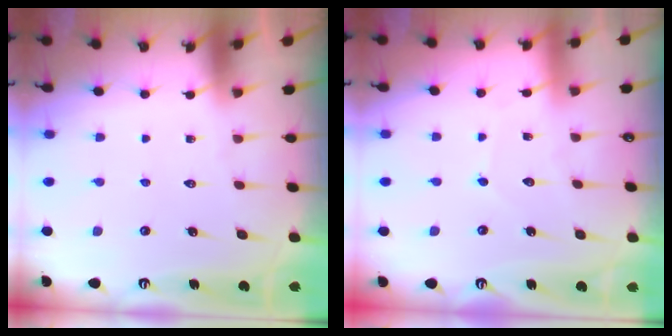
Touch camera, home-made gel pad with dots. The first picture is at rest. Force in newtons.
{"total": 3.2, "press": 3.2, "slide": 0.0}